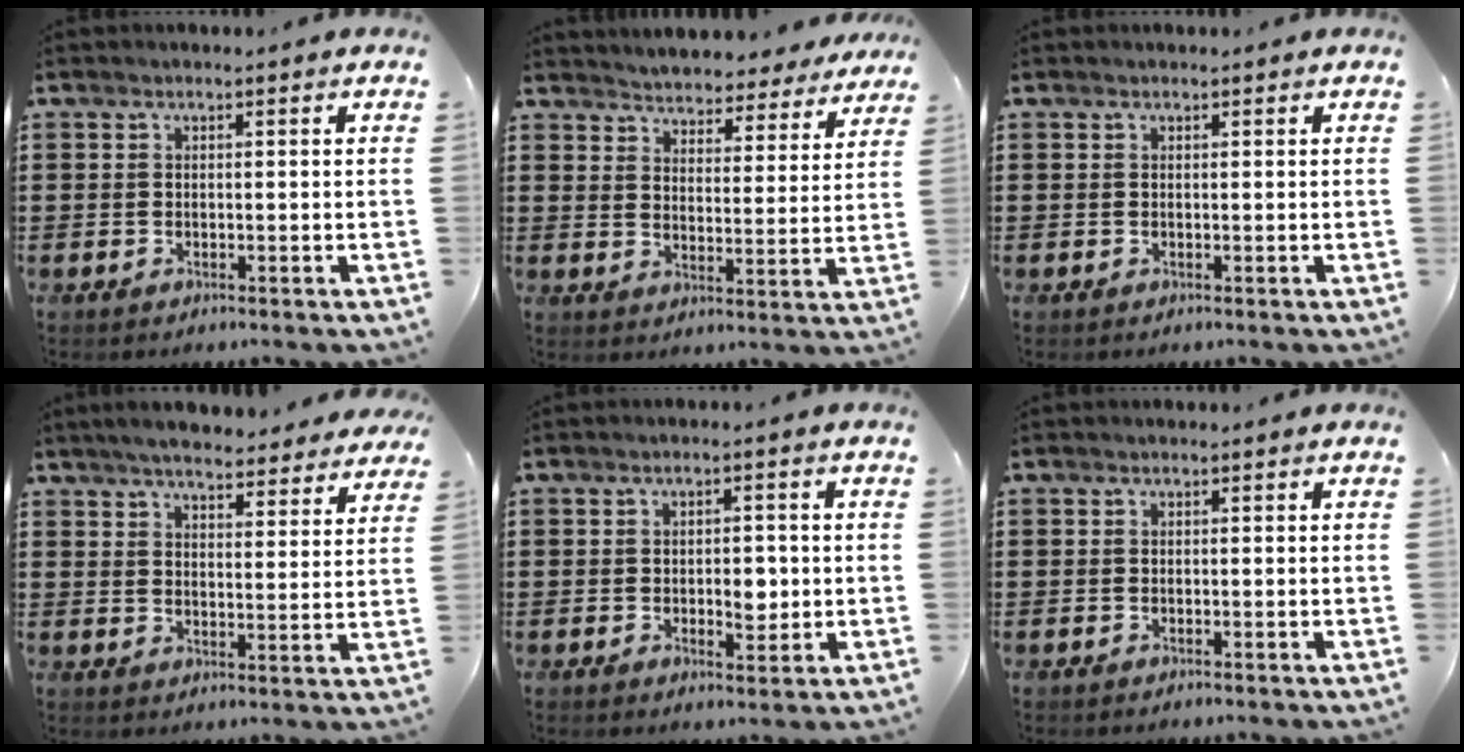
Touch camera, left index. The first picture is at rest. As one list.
[{"total": 4.2, "force": [4.2, 0.0, -0.3], "torque": [-0.018, -0.031, 0.073]}, {"total": 0.0}, {"total": 5.3, "force": [5.1, 0.4, 1.5], "torque": [-0.049, -0.021, 0.090]}, {"total": 4.0, "force": [-0.5, 2.3, 3.2], "torque": [-0.040, -0.005, -0.017]}, {"total": 0.0}]